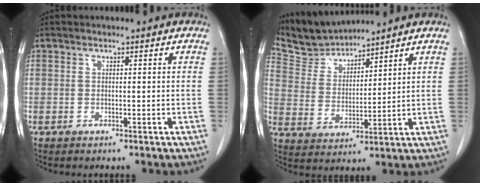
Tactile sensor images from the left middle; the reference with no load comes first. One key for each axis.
{"total": 7.3, "fx": 7.3, "fy": 0.7, "fz": -0.3, "tx": -0.010, "ty": 0.011, "tz": 0.160}